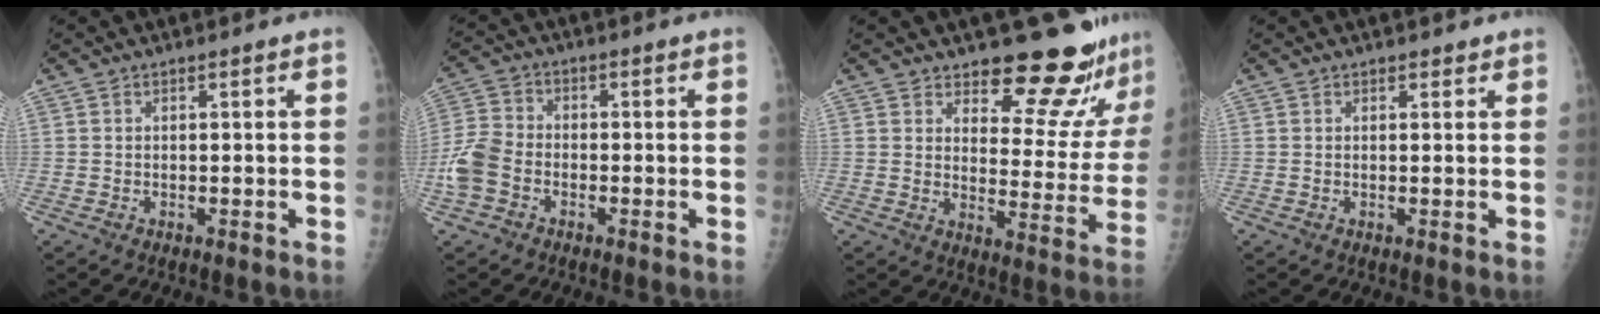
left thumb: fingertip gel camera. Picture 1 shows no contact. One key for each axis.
{"total": 7.3, "fx": -2.5, "fy": 5.4, "fz": 4.2, "tx": -0.094, "ty": 0.016, "tz": -0.056}
{"total": 15.4, "fx": 14.0, "fy": 4.2, "fz": 4.7, "tx": -0.010, "ty": -0.134, "tz": 0.171}
{"total": 1.0, "fx": 0.7, "fy": 0.6, "fz": 0.3, "tx": 0.004, "ty": -0.005, "tz": 0.007}